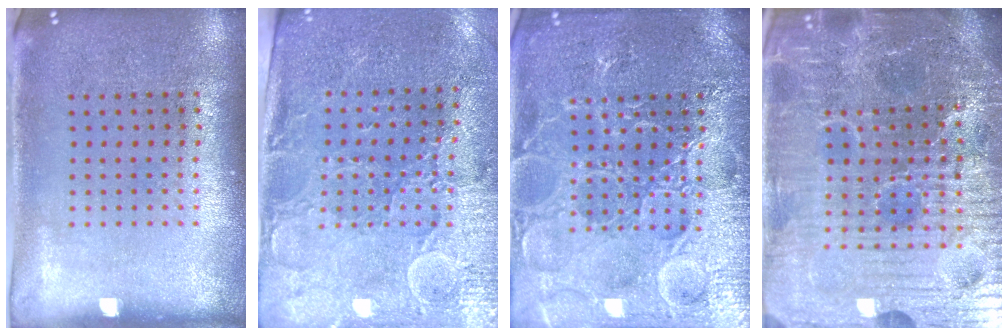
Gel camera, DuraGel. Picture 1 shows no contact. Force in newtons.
{"total": 3.1, "press": 2.9, "slide": 1.2}
{"total": 6.9, "press": 6.9, "slide": 0.9}
{"total": 7.2, "press": 6.4, "slide": 3.2}